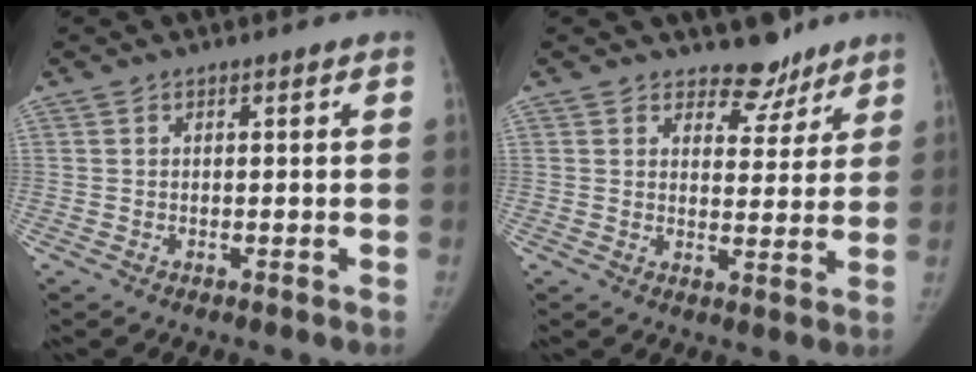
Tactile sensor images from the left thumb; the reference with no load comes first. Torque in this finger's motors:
{"motor_torque": [0.35, -0.26, 0.49, -0.59, 0.03]}